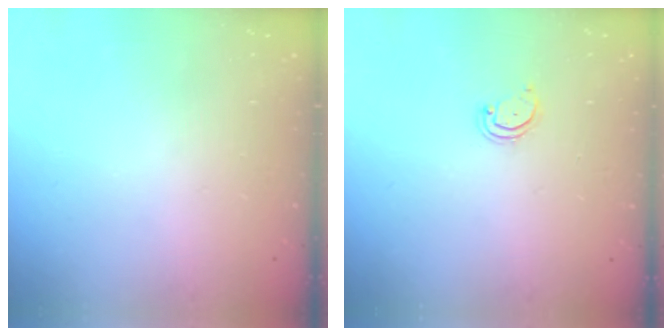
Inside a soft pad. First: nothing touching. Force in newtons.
{"total": 2.5, "press": 2.5, "slide": 0.2}